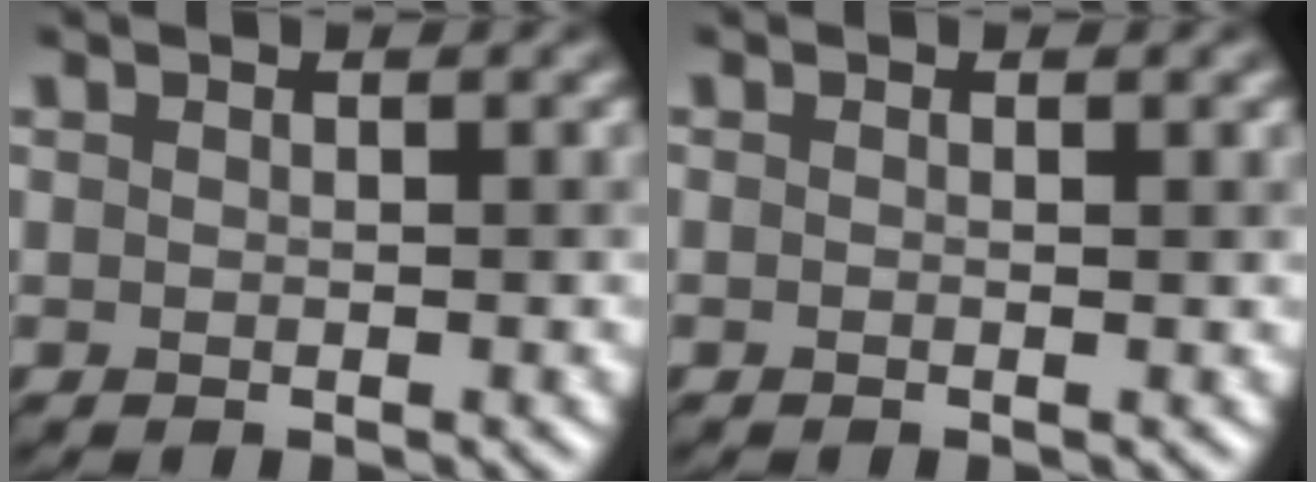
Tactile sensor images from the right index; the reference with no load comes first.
{"total": 0.9, "force": [0.2, 0.3, 0.8], "torque": [-0.010, -0.007, -0.011]}